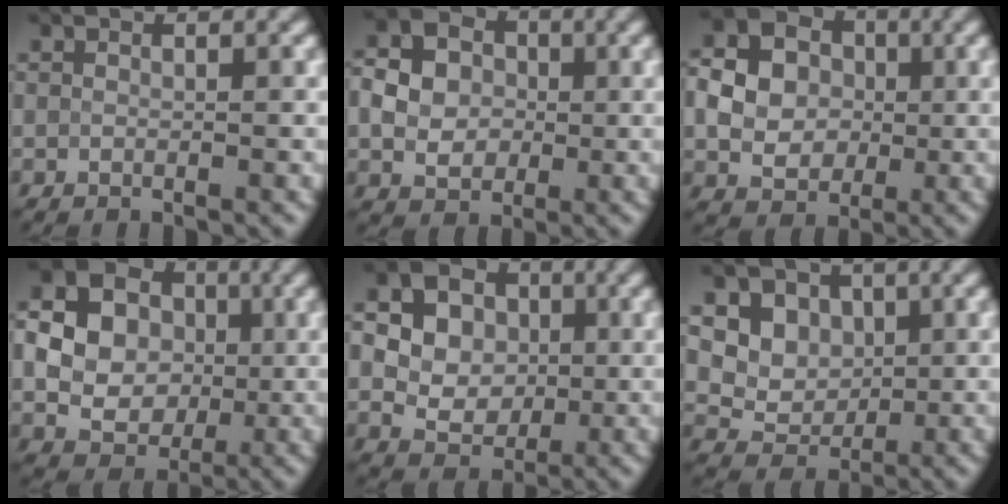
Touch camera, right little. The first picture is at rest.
{"total": 5.2, "force": [-0.1, 4.5, 2.6], "torque": [-0.051, 0.002, -0.010]}
{"total": 6.8, "force": [0.1, 5.9, 3.3], "torque": [-0.065, 0.004, -0.004]}
{"total": 11.0, "force": [0.8, 9.7, 5.1], "torque": [-0.115, 0.008, 0.001]}
{"total": 11.9, "force": [2.7, 10.3, 5.4], "torque": [-0.123, 0.040, 0.037]}
{"total": 7.4, "force": [3.3, 5.9, 3.0], "torque": [-0.046, 0.007, 0.056]}